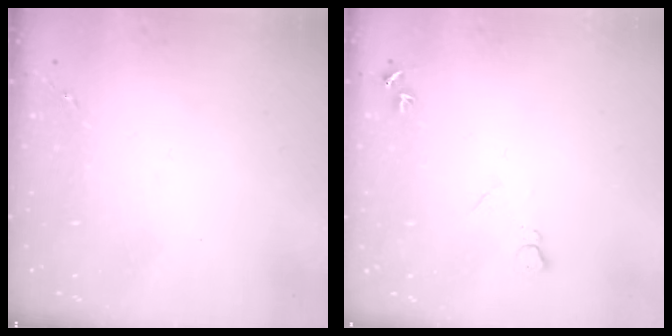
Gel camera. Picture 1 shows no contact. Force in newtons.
{"total": 7.4, "press": 7.3, "slide": 0.9}